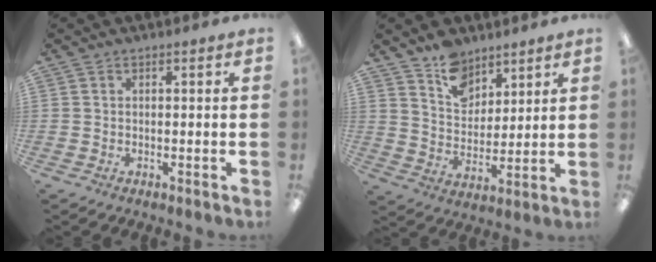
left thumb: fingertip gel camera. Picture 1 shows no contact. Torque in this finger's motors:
{"motor_torque": [-0.02, -0.09, -0.14, -0.14, 0.01]}